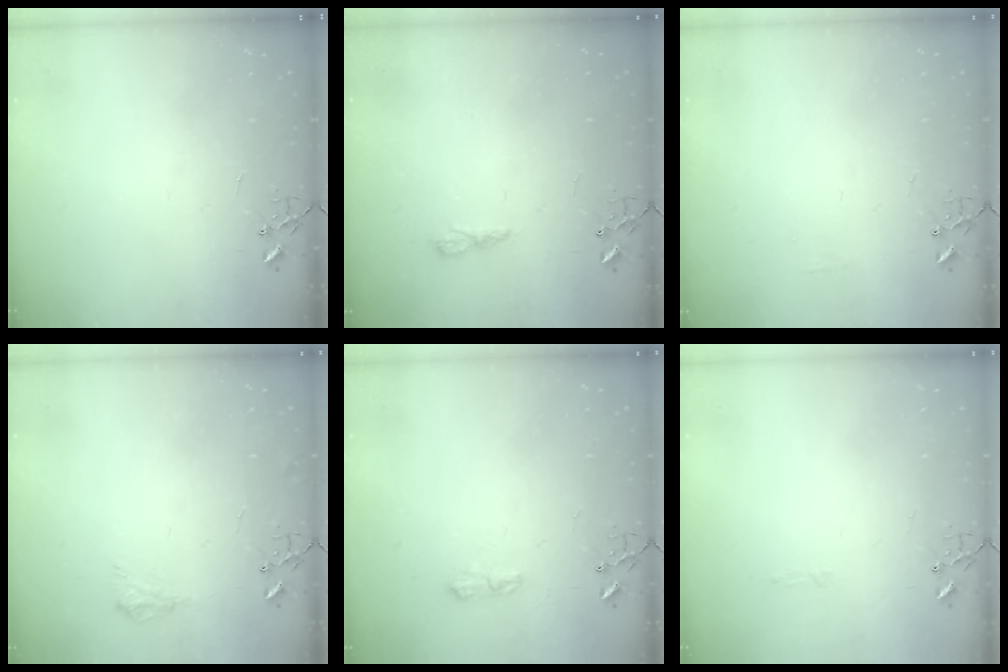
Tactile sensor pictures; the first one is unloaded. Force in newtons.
{"total": 5.5, "press": 5.5, "slide": 0.6}
{"total": 5.1, "press": 5.1, "slide": 0.7}
{"total": 7.3, "press": 7.3, "slide": 1.0}
{"total": 7.1, "press": 7.0, "slide": 0.9}
{"total": 2.8, "press": 2.8, "slide": 0.4}